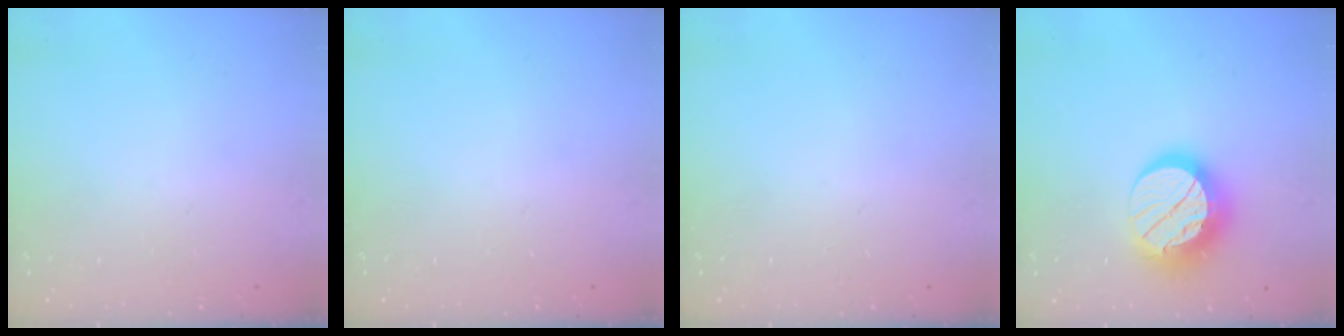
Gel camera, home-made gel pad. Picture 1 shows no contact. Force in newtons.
{"total": 0.0}
{"total": 0.0}
{"total": 15.0, "press": 15.0, "slide": 1.0}